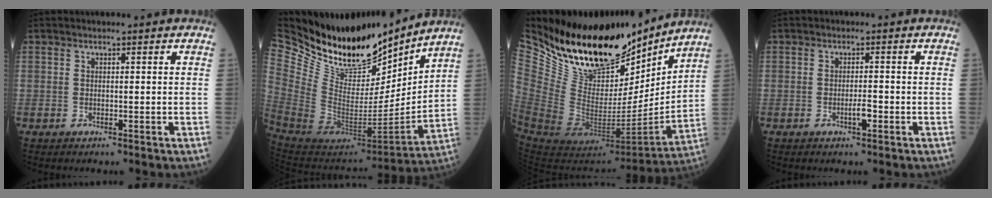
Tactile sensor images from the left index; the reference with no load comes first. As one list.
[{"total": 28.7, "force": [24.0, 9.8, 12.4], "torque": [-0.267, -0.030, 0.407]}, {"total": 25.2, "force": [21.0, 9.4, 10.1], "torque": [-0.198, -0.035, 0.358]}, {"total": 1.8, "force": [-1.2, 0.4, 1.3], "torque": [-0.022, -0.003, -0.021]}]